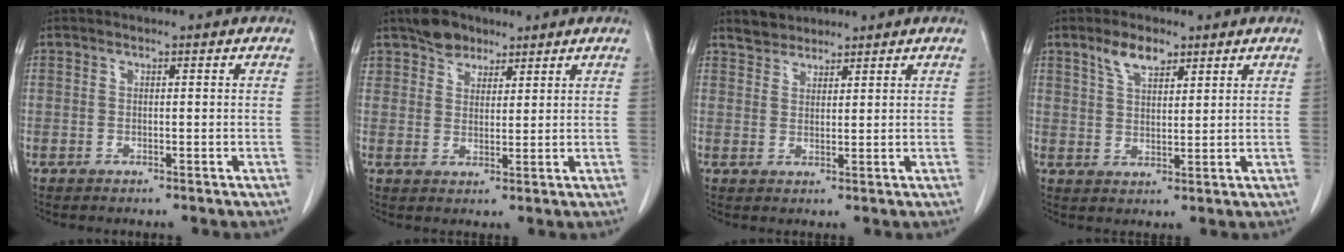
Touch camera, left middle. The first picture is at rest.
{"total": 4.5, "force": [3.4, 2.6, 1.1], "torque": [-0.020, 0.005, 0.062]}
{"total": 2.7, "force": [2.5, 1.1, -0.1], "torque": [0.000, 0.010, 0.043]}
{"total": 4.8, "force": [3.2, 1.9, 3.0], "torque": [-0.060, 0.006, 0.064]}